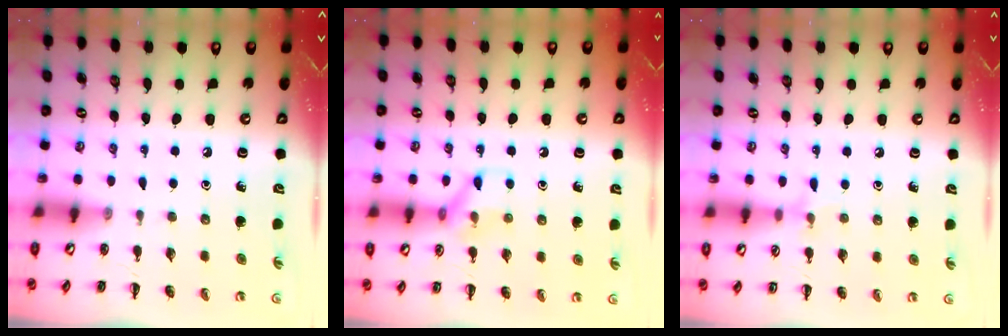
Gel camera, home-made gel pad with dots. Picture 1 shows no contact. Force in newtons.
{"total": 7.2, "press": 7.2, "slide": 0.6}
{"total": 5.4, "press": 5.1, "slide": 1.8}